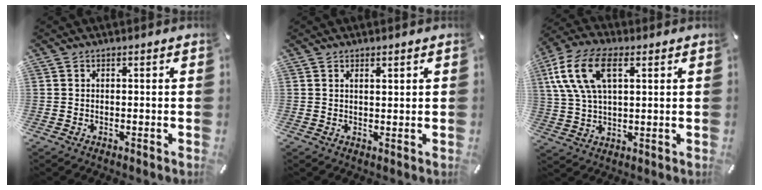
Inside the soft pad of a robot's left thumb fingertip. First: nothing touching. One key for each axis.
{"total": 1.3, "fx": 0.9, "fy": 0.4, "fz": 0.9, "tx": -0.017, "ty": -0.001, "tz": 0.016}
{"total": 13.1, "fx": 4.8, "fy": 7.4, "fz": 9.6, "tx": -0.229, "ty": 0.008, "tz": 0.085}